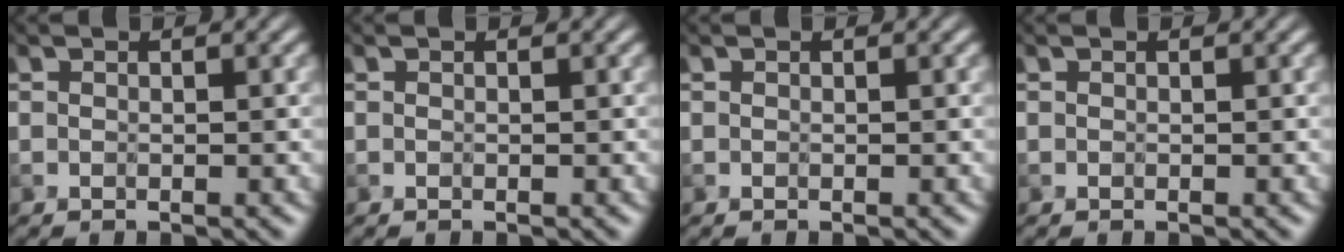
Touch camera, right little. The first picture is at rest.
{"total": 0.0}
{"total": 0.0}
{"total": 0.0}